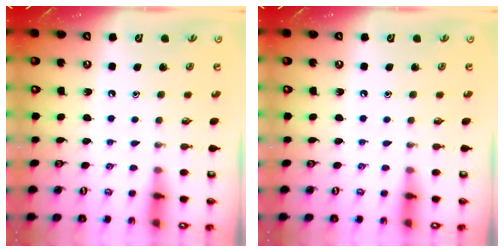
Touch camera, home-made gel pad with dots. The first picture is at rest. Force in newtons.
{"total": 0.0}